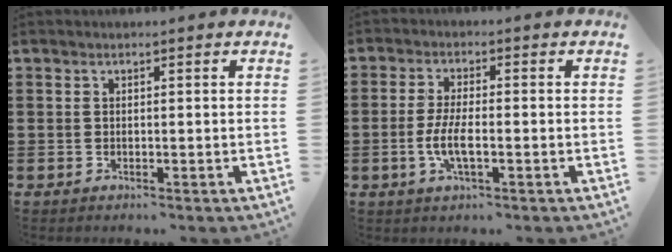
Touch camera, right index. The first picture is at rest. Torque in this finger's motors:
{"motor_torque": [2.06, 0.08, 0.50, 0.19]}